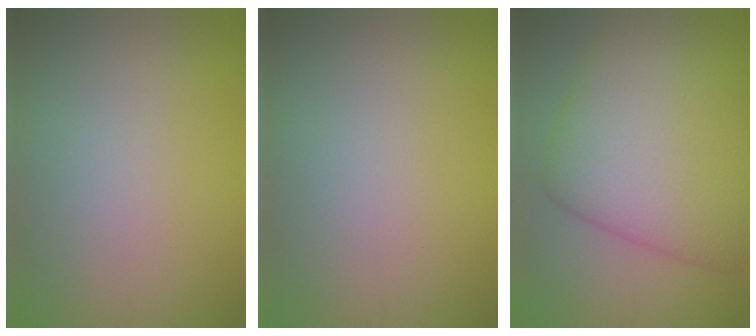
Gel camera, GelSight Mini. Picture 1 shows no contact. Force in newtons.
{"total": 0.0}
{"total": 10.6, "press": 10.6, "slide": 0.2}